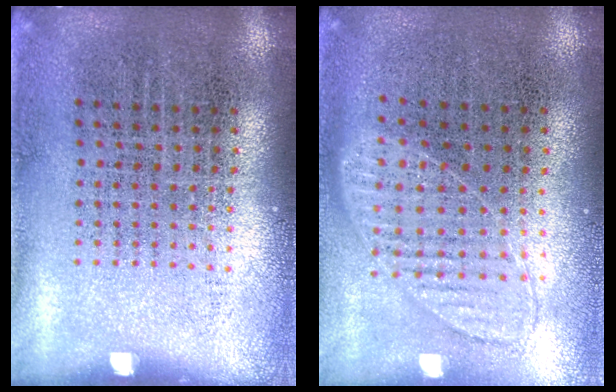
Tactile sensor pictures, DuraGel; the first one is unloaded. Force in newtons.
{"total": 0.9, "press": 0.9, "slide": 0.2}